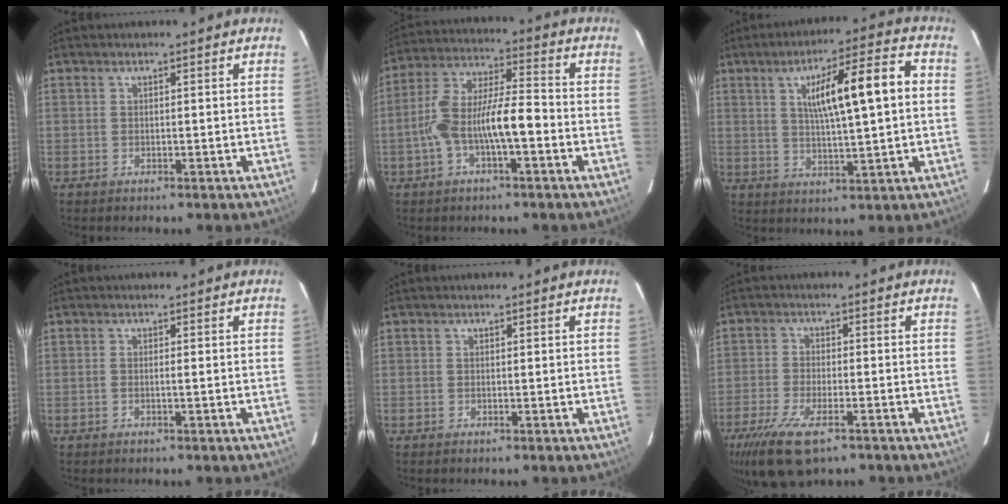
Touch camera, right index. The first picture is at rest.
{"total": 11.0, "force": [-2.9, 2.7, 10.3], "torque": [-0.207, 0.027, -0.053]}
{"total": 12.6, "force": [2.5, 1.3, 12.3], "torque": [-0.194, 0.021, 0.040]}
{"total": 0.6, "force": [-0.2, -0.1, 0.6], "torque": [-0.011, 0.001, -0.004]}
{"total": 0.0}
{"total": 9.6, "force": [-6.3, 2.9, 6.6], "torque": [-0.124, -0.018, -0.106]}